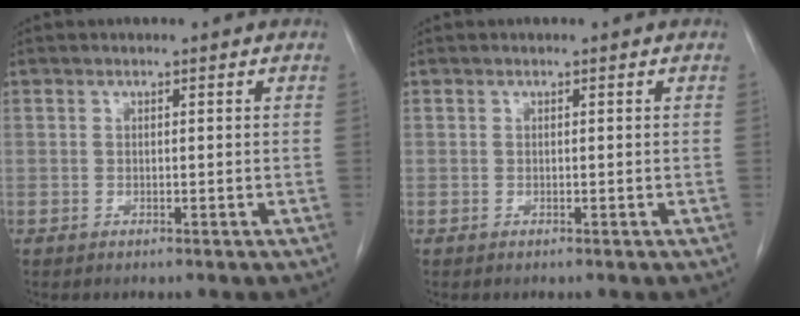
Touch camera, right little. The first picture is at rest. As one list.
[{"total": 0.0}]